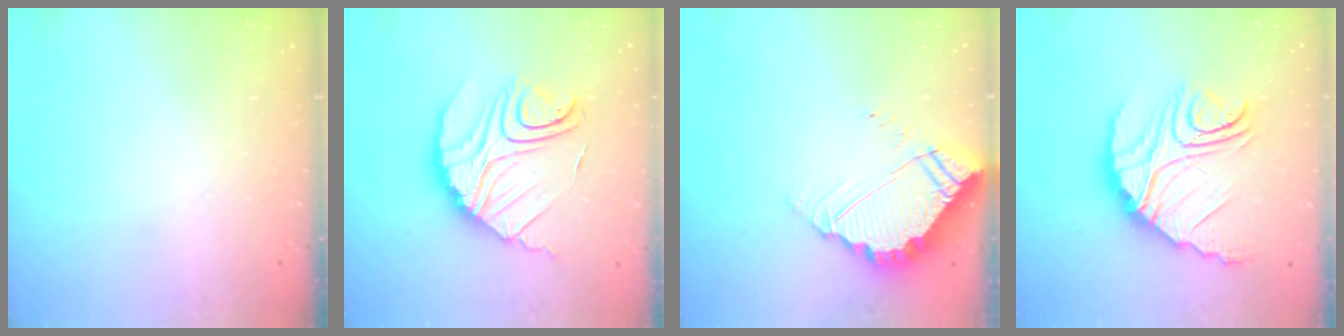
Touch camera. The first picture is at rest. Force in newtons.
{"total": 14.7, "press": 14.7, "slide": 1.1}
{"total": 6.7, "press": 6.7, "slide": 0.4}
{"total": 17.2, "press": 17.1, "slide": 1.5}